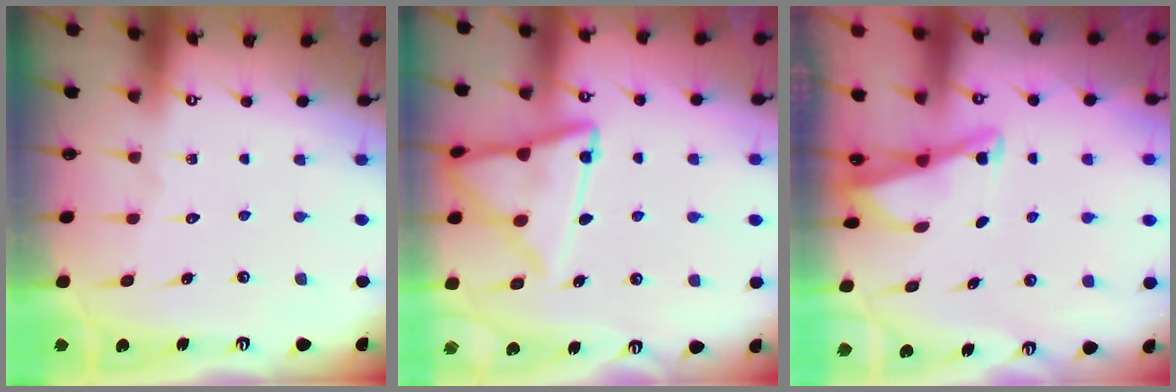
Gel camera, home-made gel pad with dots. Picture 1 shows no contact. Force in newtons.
{"total": 13.9, "press": 13.8, "slide": 1.5}
{"total": 2.8, "press": 2.8, "slide": 0.4}